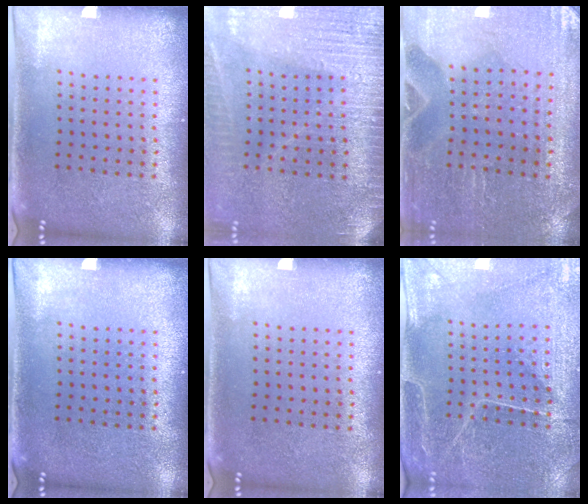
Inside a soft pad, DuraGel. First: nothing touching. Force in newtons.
{"total": 3.6, "press": 3.1, "slide": 1.9}
{"total": 0.8, "press": 0.8, "slide": 0.2}
{"total": 0.0}
{"total": 0.0}
{"total": 1.1, "press": 1.0, "slide": 0.4}